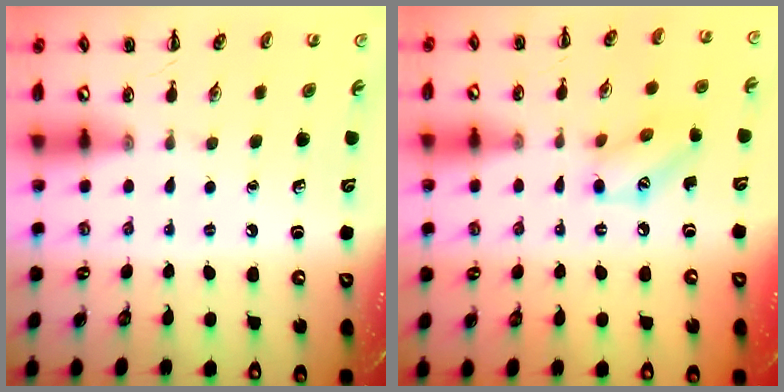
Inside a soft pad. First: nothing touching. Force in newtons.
{"total": 9.3, "press": 9.3, "slide": 0.3}